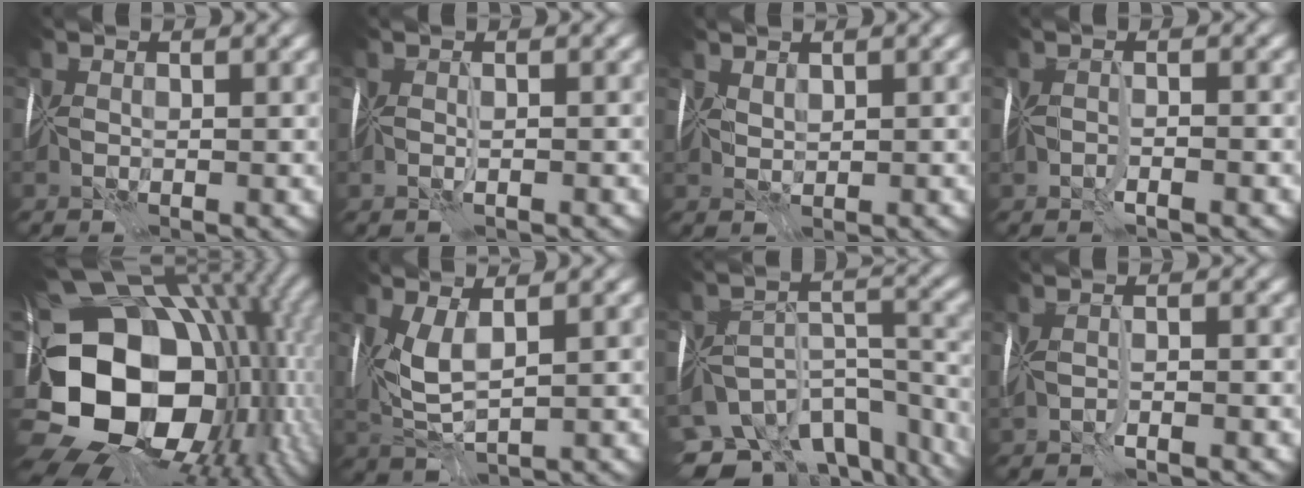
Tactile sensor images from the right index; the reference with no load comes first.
{"total": 0.9, "force": [-0.5, -0.8, -0.2], "torque": [0.007, -0.007, -0.007]}
{"total": 1.0, "force": [0.9, -0.4, -0.1], "torque": [0.002, -0.003, 0.018]}
{"total": 1.3, "force": [-1.0, -0.9, 0.2], "torque": [0.000, -0.002, -0.020]}
{"total": 19.2, "force": [-2.1, 13.8, 13.2], "torque": [-0.251, -0.012, -0.023]}
{"total": 3.8, "force": [0.9, 1.0, 3.6], "torque": [-0.088, -0.002, 0.018]}
{"total": 11.7, "force": [-10.0, 4.7, 4.0], "torque": [-0.066, -0.007, -0.132]}
{"total": 1.3, "force": [-0.8, -0.9, 0.6], "torque": [-0.014, -0.006, -0.016]}